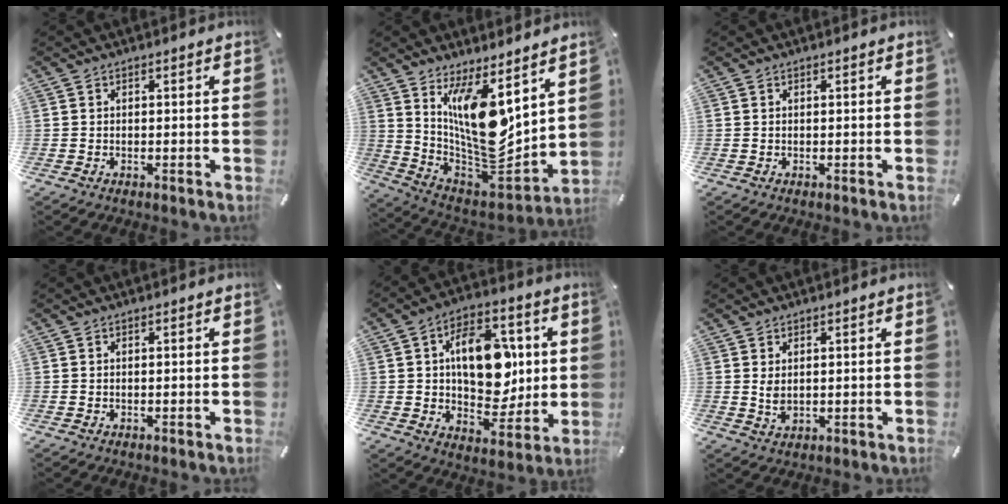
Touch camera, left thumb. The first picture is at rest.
{"total": 16.1, "force": [7.1, 7.0, 12.6], "torque": [-0.247, -0.084, 0.125]}
{"total": 0.0}
{"total": 0.0}
{"total": 16.2, "force": [2.3, 11.1, 11.7], "torque": [-0.157, 0.003, 0.042]}
{"total": 2.9, "force": [0.8, 1.6, 2.3], "torque": [-0.062, -0.003, 0.010]}